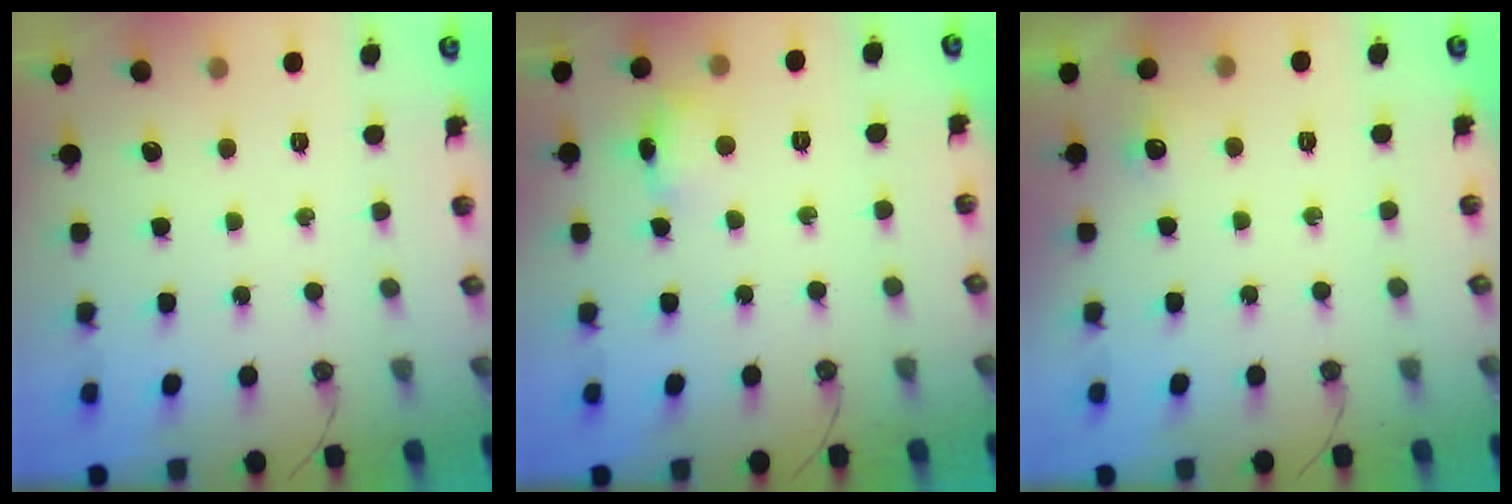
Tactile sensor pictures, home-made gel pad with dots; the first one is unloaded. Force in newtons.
{"total": 6.5, "press": 6.4, "slide": 0.6}
{"total": 5.7, "press": 5.6, "slide": 1.1}